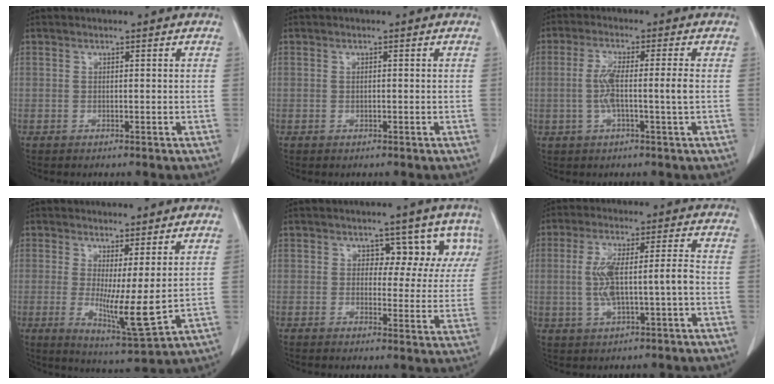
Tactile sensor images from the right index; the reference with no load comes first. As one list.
[{"total": 0.0}, {"total": 5.6, "force": [-0.4, -0.2, 5.6], "torque": [-0.111, 0.003, -0.006]}, {"total": 8.1, "force": [0.5, 0.4, 8.1], "torque": [-0.151, -0.036, 0.015]}, {"total": 6.3, "force": [3.5, 4.2, 3.0], "torque": [-0.017, 0.002, 0.032]}, {"total": 8.3, "force": [-0.9, 1.1, 8.2], "torque": [-0.161, 0.017, -0.009]}]